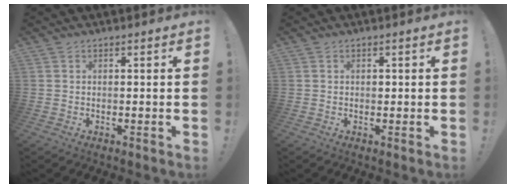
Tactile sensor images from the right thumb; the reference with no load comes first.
{"total": 0.5, "force": [0.1, 0.5, 0.1], "torque": [0.003, 0.000, 0.000]}